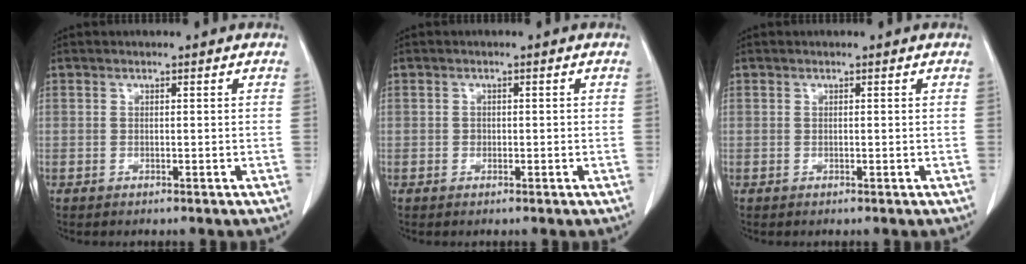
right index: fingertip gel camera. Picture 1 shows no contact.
{"total": 0.8, "force": [-0.2, 0.7, 0.3], "torque": [-0.001, 0.003, -0.003]}
{"total": 0.0}